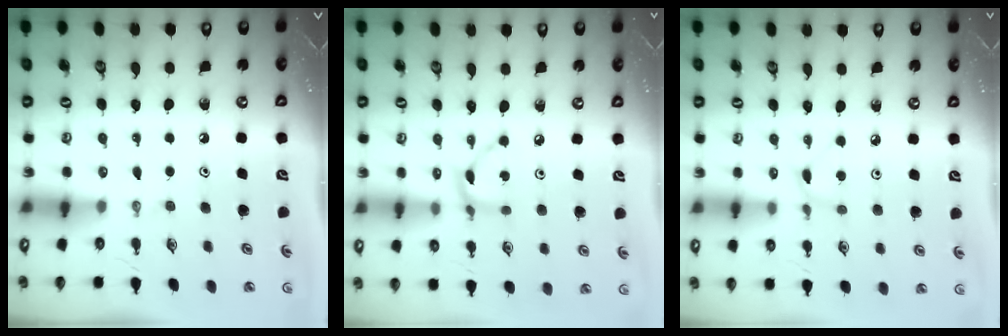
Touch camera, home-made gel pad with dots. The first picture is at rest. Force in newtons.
{"total": 5.7, "press": 5.7, "slide": 0.2}
{"total": 3.0, "press": 3.0, "slide": 0.5}